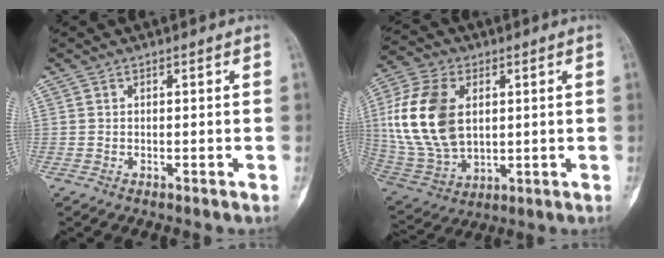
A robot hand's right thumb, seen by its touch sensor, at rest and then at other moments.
{"total": 18.3, "force": [3.1, 11.7, 13.7], "torque": [-0.274, -0.008, 0.069]}